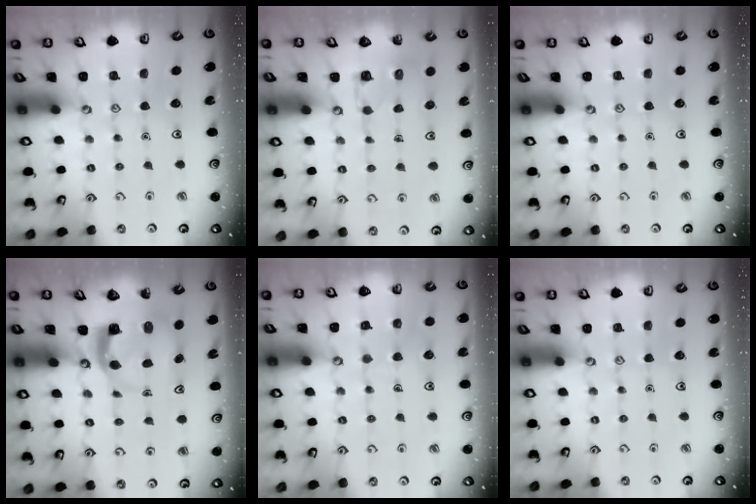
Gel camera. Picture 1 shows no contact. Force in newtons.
{"total": 2.8, "press": 2.8, "slide": 0.2}
{"total": 0.0}
{"total": 5.2, "press": 5.1, "slide": 0.7}
{"total": 5.2, "press": 5.2, "slide": 0.4}
{"total": 0.0}